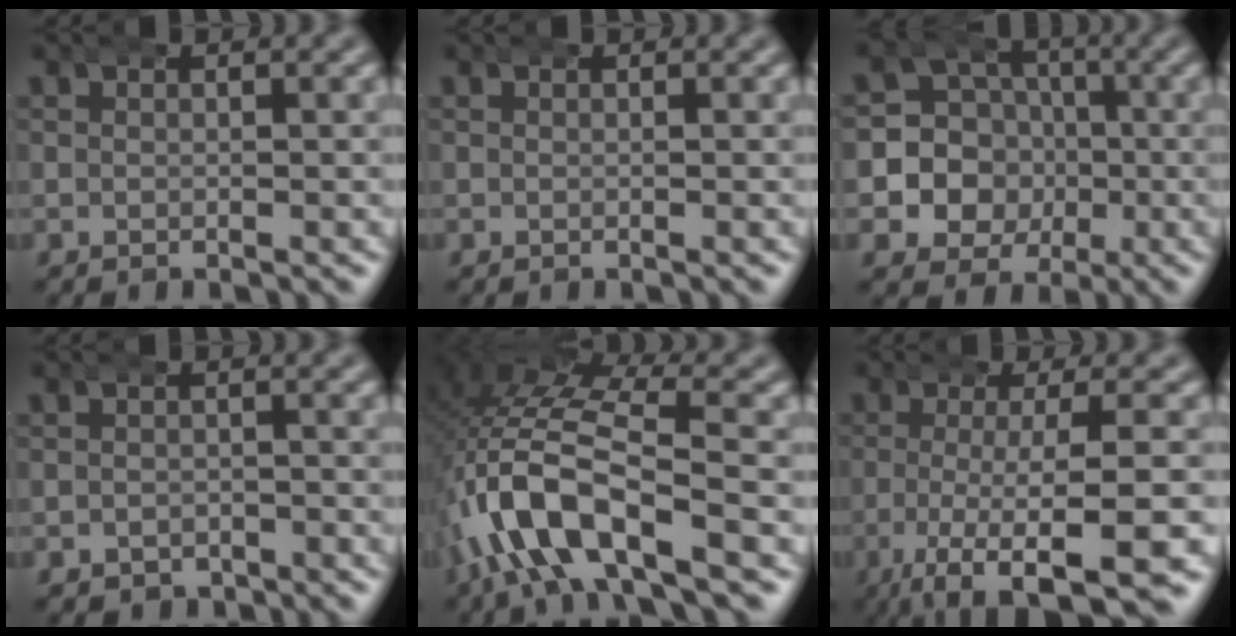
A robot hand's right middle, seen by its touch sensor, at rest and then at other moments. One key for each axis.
{"total": 0.0}
{"total": 14.0, "fx": -3.1, "fy": 13.2, "fz": 3.5, "tx": -0.118, "ty": -0.065, "tz": -0.055}
{"total": 2.1, "fx": -1.1, "fy": 1.8, "fz": 0.4, "tx": -0.005, "ty": -0.009, "tz": -0.015}
{"total": 7.7, "fx": -1.3, "fy": 3.8, "fz": 6.6, "tx": -0.157, "ty": -0.007, "tz": -0.023}
{"total": 10.8, "fx": -8.2, "fy": 2.5, "fz": 6.6, "tx": -0.118, "ty": -0.039, "tz": -0.108}